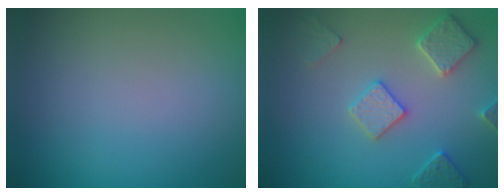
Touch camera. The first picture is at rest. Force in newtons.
{"total": 3.5, "press": 3.4, "slide": 0.9}